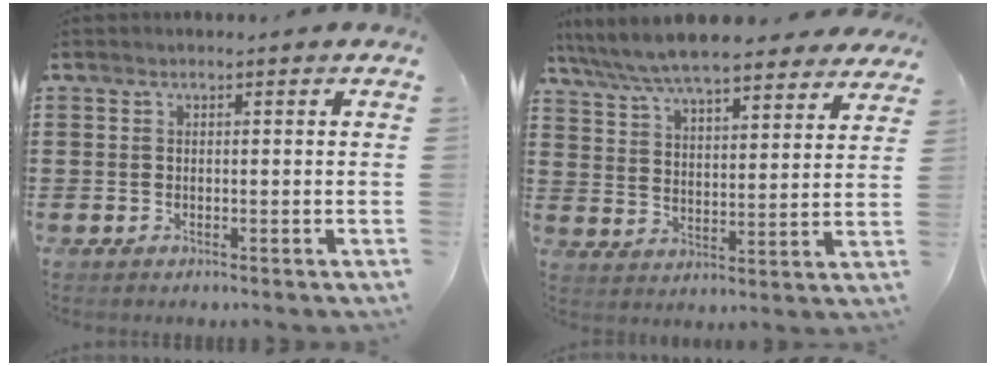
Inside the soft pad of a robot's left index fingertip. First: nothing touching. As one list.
[{"total": 8.2, "force": [7.7, 0.6, 2.9], "torque": [-0.086, -0.037, 0.138]}]